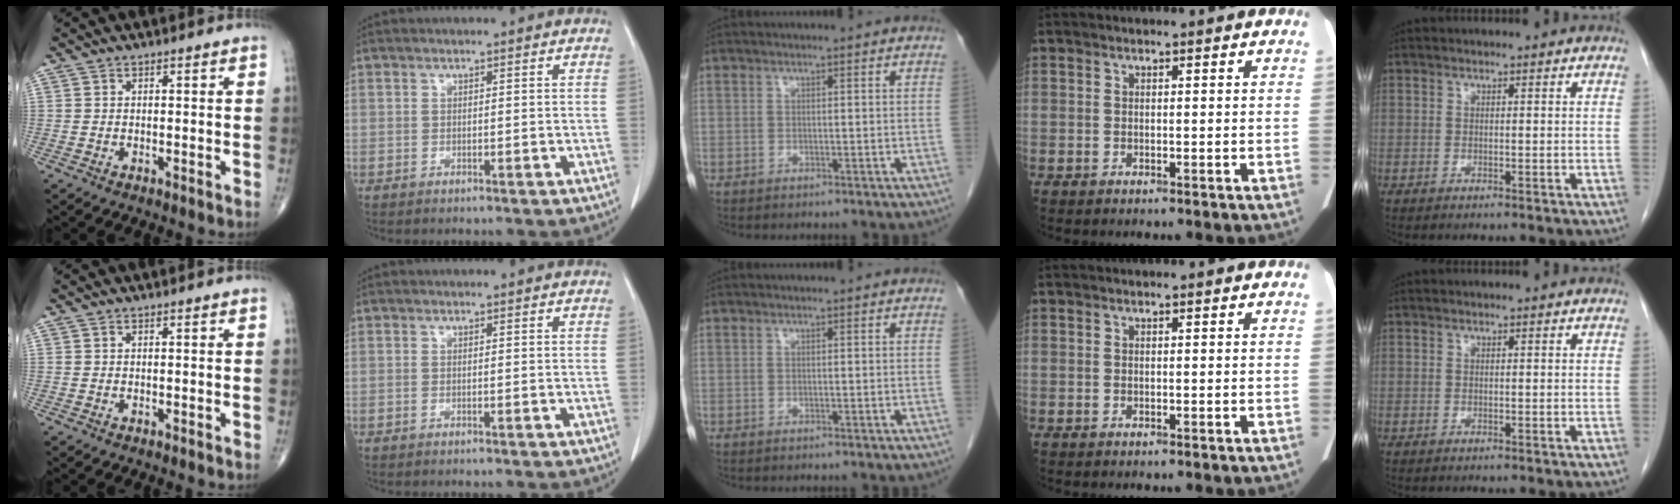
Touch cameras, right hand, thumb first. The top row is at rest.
{}